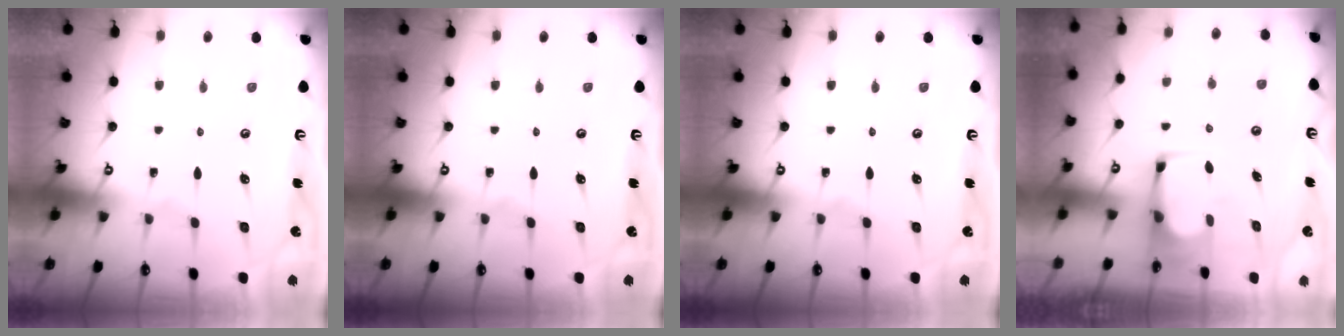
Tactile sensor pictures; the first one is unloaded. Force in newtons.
{"total": 0.0}
{"total": 0.0}
{"total": 2.2, "press": 2.2, "slide": 0.2}